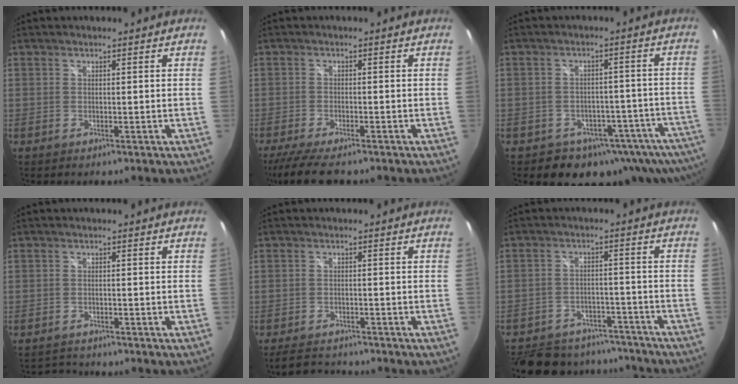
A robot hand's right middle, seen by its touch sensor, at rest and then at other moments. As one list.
[{"total": 8.0, "force": [-6.5, 1.5, 4.5], "torque": [-0.108, -0.035, -0.116]}, {"total": 13.4, "force": [-9.5, 8.3, 4.6], "torque": [-0.084, 0.013, -0.094]}, {"total": 2.7, "force": [-2.6, 0.9, -0.1], "torque": [-0.007, -0.001, -0.046]}, {"total": 5.5, "force": [-5.0, 1.8, 1.4], "torque": [-0.044, -0.004, -0.078]}, {"total": 21.5, "force": [-17.9, 9.3, 7.5], "torque": [-0.180, 0.021, -0.233]}]